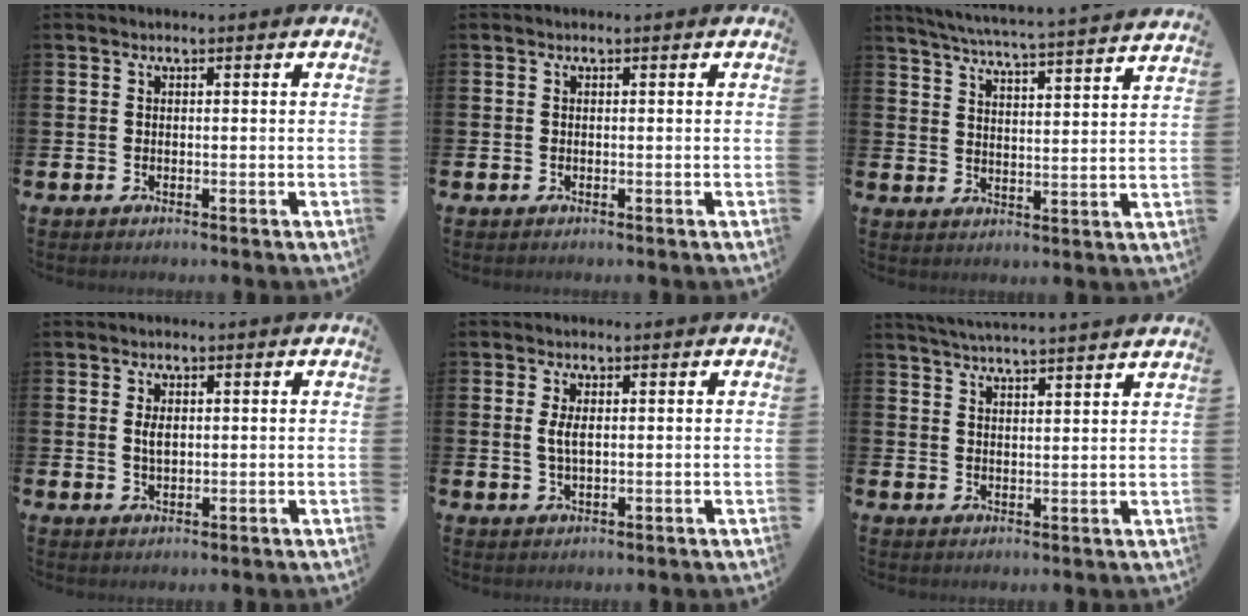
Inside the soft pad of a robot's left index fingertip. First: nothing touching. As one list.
[{"total": 0.0}, {"total": 5.6, "force": [5.4, -0.5, 1.3], "torque": [-0.047, -0.046, 0.092]}, {"total": 2.0, "force": [0.5, 1.1, 1.6], "torque": [-0.020, 0.001, 0.004]}, {"total": 2.5, "force": [0.6, 1.0, 2.2], "torque": [-0.040, 0.003, 0.006]}, {"total": 4.4, "force": [4.4, -0.9, 0.3], "torque": [-0.019, -0.026, 0.077]}]